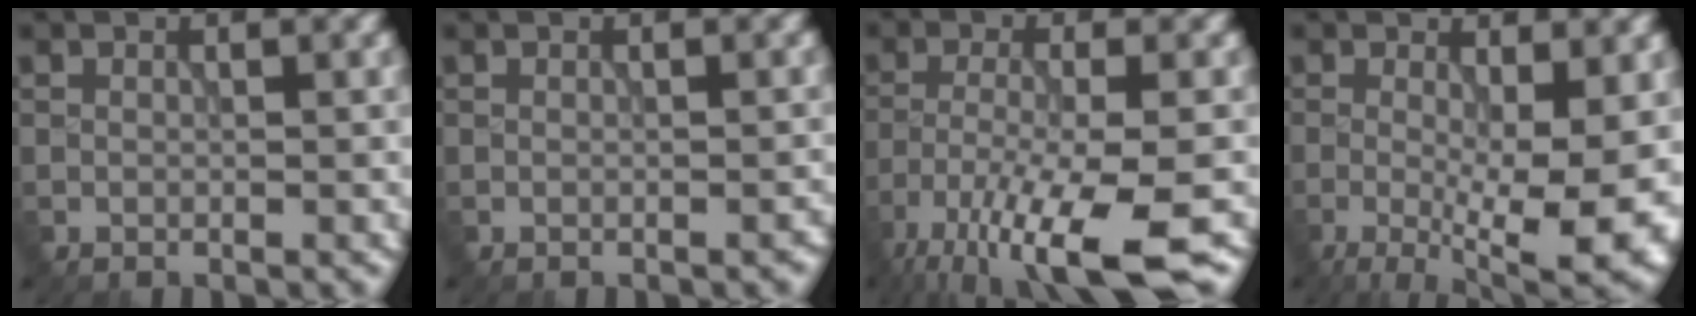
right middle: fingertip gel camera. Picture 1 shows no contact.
{"total": 0.7, "force": [-0.6, 0.1, 0.2], "torque": [-0.003, 0.001, -0.010]}
{"total": 10.0, "force": [-6.5, 2.1, 7.3], "torque": [-0.137, -0.016, -0.114]}
{"total": 10.0, "force": [-1.4, 3.2, 9.4], "torque": [-0.140, -0.019, -0.019]}